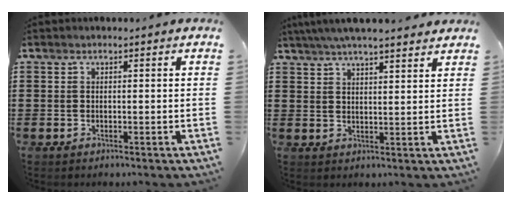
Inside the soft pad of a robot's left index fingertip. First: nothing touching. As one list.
[{"total": 4.7, "force": [4.3, 0.0, 1.9], "torque": [-0.048, -0.008, 0.077]}]